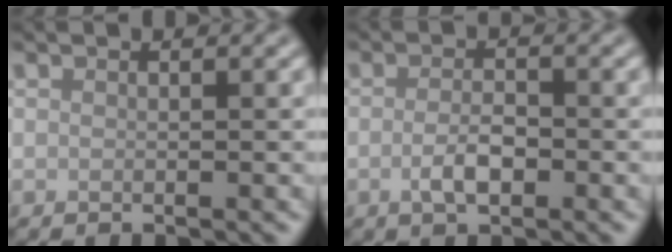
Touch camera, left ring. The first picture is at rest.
{"total": 2.3, "force": [-0.8, 0.9, 2.0], "torque": [-0.040, 0.000, -0.018]}